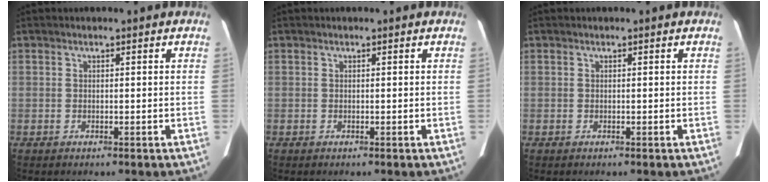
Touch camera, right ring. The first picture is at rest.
{"total": 0.0}
{"total": 0.0}